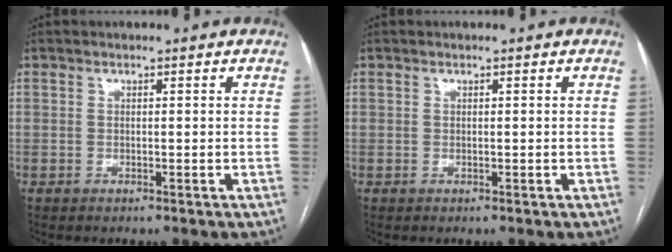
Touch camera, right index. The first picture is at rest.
{"total": 0.0}